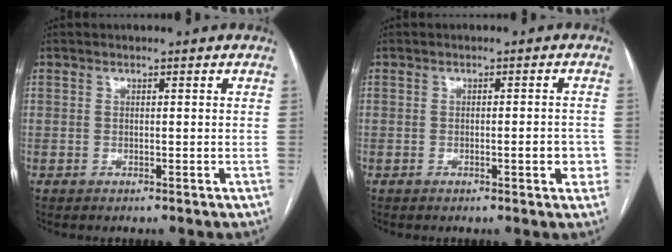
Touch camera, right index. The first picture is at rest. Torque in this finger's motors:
{"motor_torque": [1.18, -0.03, 0.36, 0.06]}